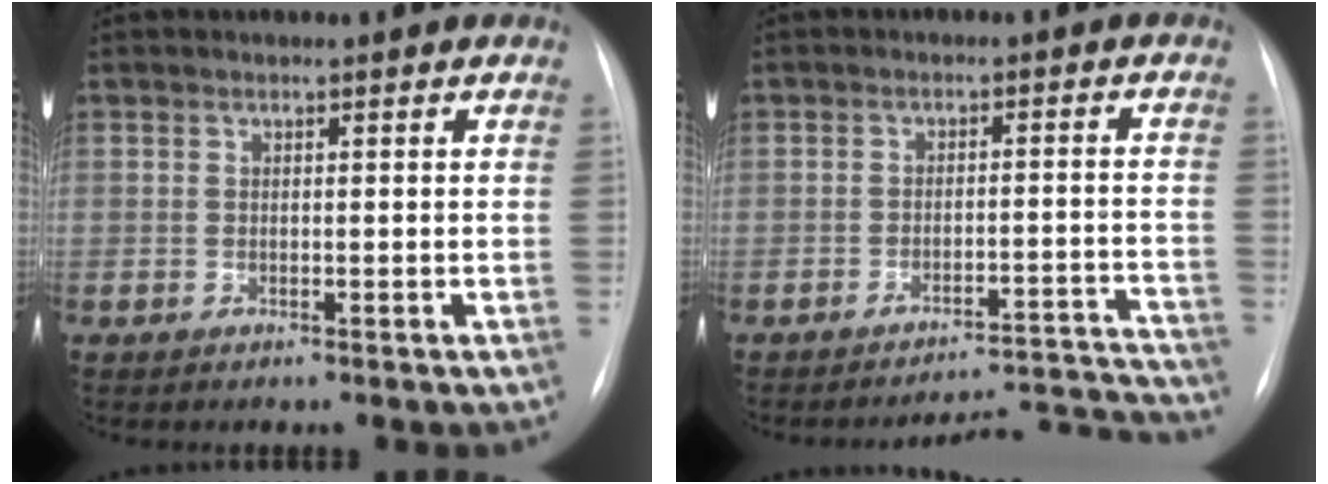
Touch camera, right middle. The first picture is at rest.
{"total": 12.9, "force": [-12.8, -1.3, -0.9], "torque": [0.035, 0.031, -0.161]}